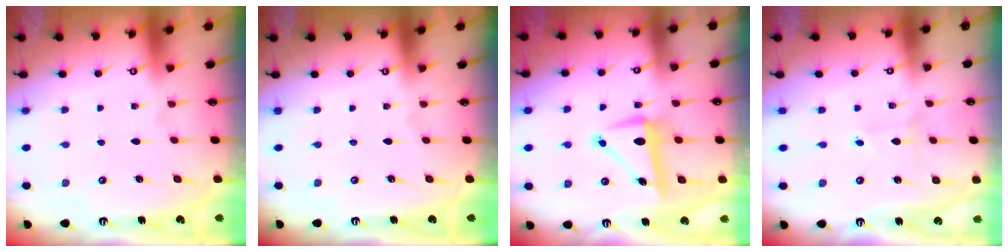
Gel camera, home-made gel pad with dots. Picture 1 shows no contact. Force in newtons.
{"total": 0.0}
{"total": 8.9, "press": 8.6, "slide": 2.2}
{"total": 0.7, "press": 0.7, "slide": 0.0}